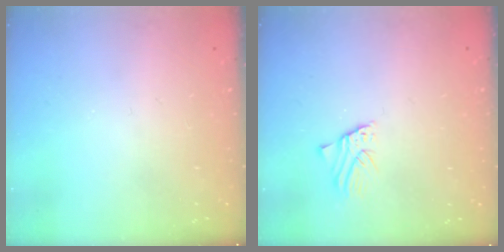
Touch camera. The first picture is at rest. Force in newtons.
{"total": 1.4, "press": 1.4, "slide": 0.0}